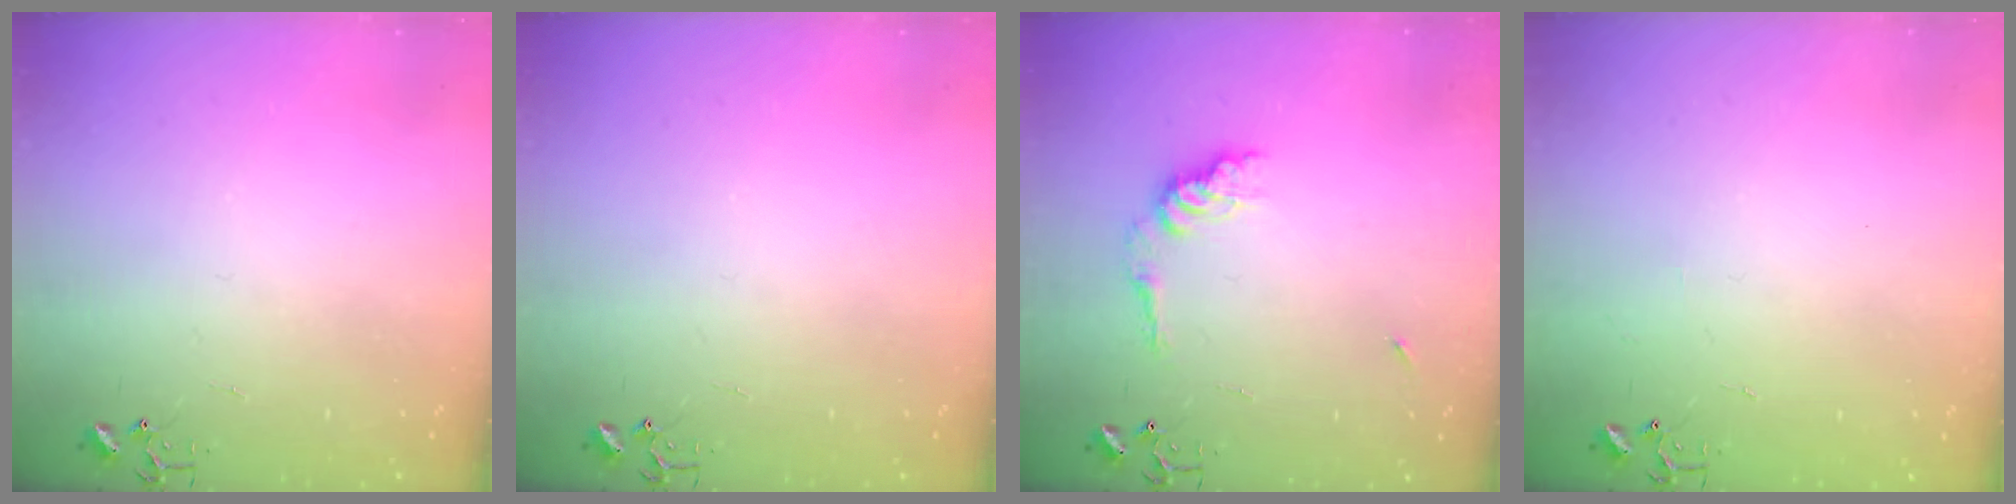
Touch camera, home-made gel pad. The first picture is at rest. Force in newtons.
{"total": 0.0}
{"total": 9.3, "press": 9.3, "slide": 0.4}
{"total": 1.8, "press": 1.8, "slide": 0.3}